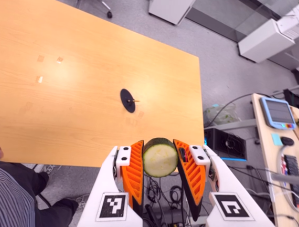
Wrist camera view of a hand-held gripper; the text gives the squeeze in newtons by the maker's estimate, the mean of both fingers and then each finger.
{"total": 11.1, "left": 10.6, "right": 11.5}